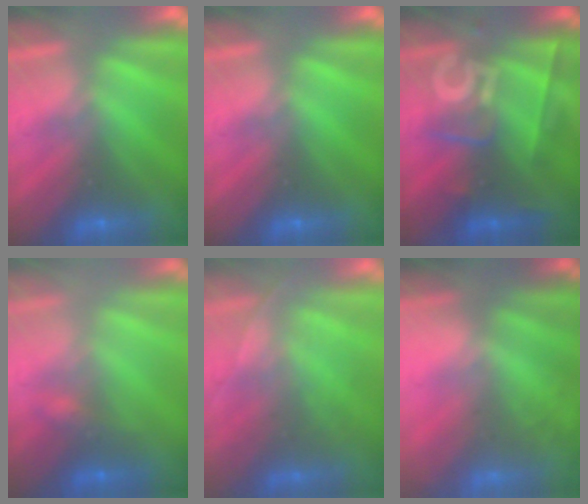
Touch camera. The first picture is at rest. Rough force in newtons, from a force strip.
{"total": 0.0}
{"total": 2.5}
{"total": 2.2}
{"total": 1.9}
{"total": 10.7}